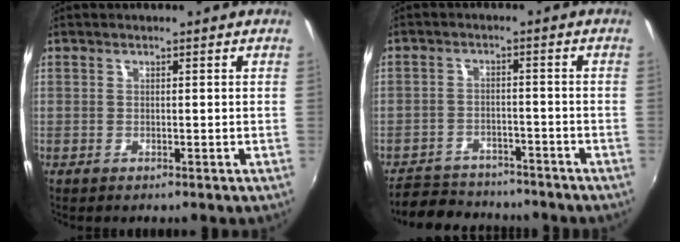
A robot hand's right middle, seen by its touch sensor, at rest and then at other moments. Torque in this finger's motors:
{"motor_torque": [0.83, -1.10, -0.13, 0.02]}